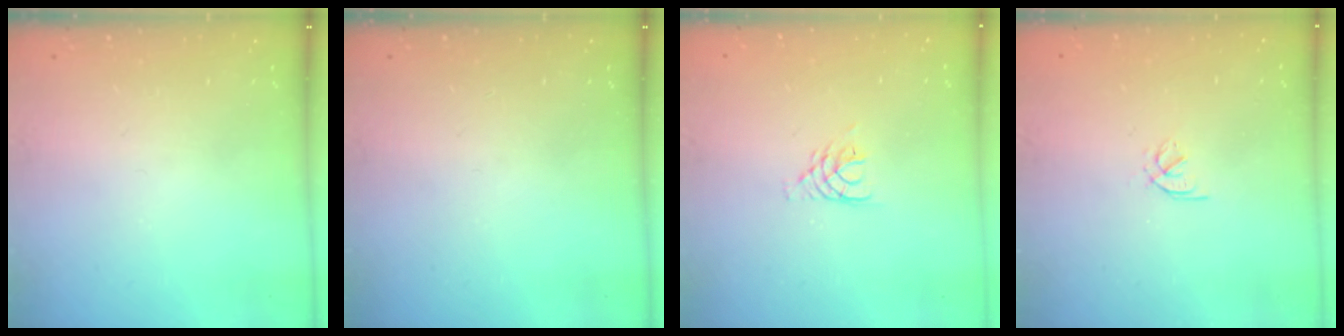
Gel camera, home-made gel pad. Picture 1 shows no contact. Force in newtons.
{"total": 0.0}
{"total": 4.8, "press": 4.8, "slide": 0.5}
{"total": 1.7, "press": 1.6, "slide": 0.6}